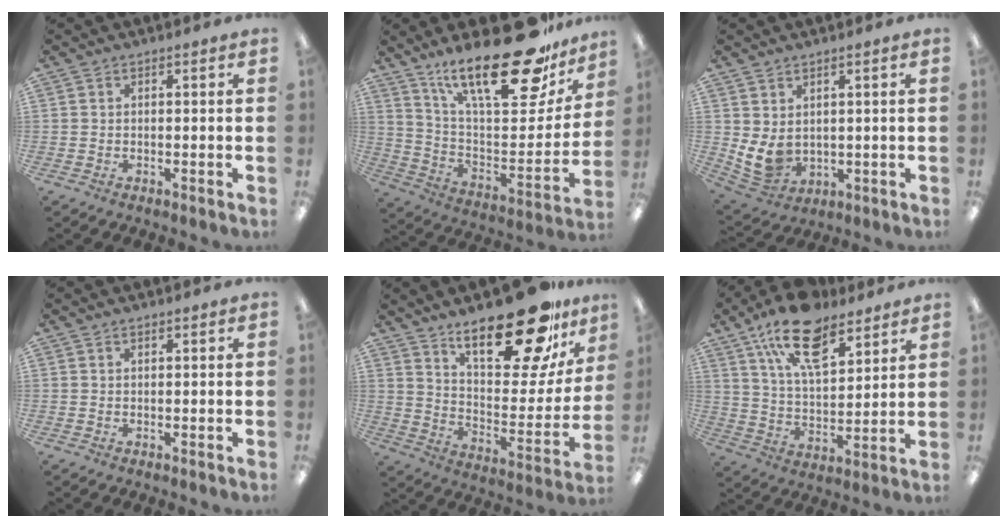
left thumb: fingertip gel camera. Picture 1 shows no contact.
{"total": 27.6, "force": [19.5, 9.3, 17.2], "torque": [-0.261, -0.124, 0.324]}
{"total": 6.4, "force": [1.5, 4.8, 4.0], "torque": [-0.100, -0.015, 0.028]}
{"total": 0.6, "force": [0.5, 0.3, 0.3], "torque": [-0.007, 0.003, 0.008]}
{"total": 25.5, "force": [18.0, 8.7, 15.8], "torque": [-0.224, -0.117, 0.294]}
{"total": 17.5, "force": [11.6, 8.2, 10.3], "torque": [-0.177, -0.048, 0.204]}